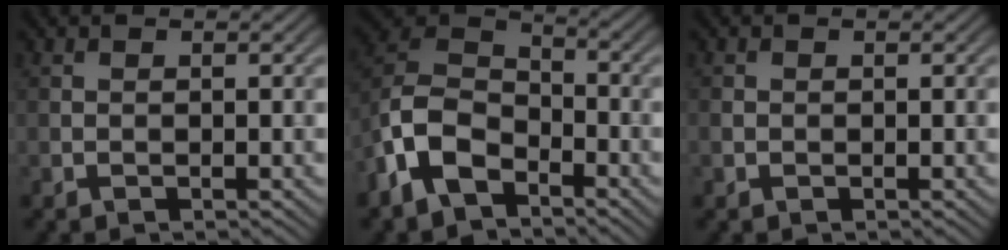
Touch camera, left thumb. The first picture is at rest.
{"total": 10.4, "force": [-5.7, 5.9, 6.4], "torque": [-0.149, -0.005, -0.135]}
{"total": 0.8, "force": [-0.1, 0.7, 0.3], "torque": [-0.007, -0.003, -0.003]}